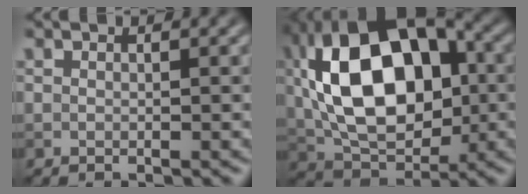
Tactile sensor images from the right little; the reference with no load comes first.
{"total": 14.3, "force": [1.2, 8.6, 11.3], "torque": [-0.208, 0.014, 0.017]}